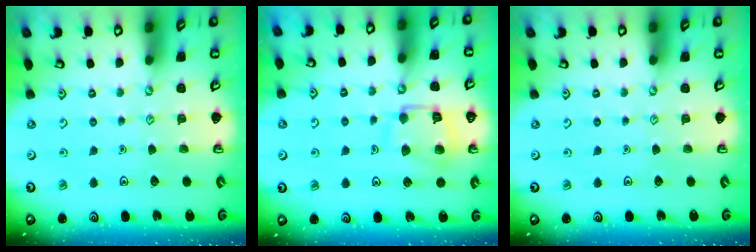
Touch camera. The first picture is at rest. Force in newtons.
{"total": 12.4, "press": 12.4, "slide": 1.4}
{"total": 0.0}